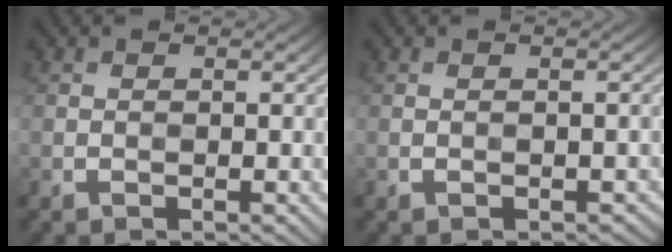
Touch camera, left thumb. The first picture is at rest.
{"total": 0.6, "force": [-0.3, 0.4, 0.4], "torque": [-0.006, -0.003, -0.002]}